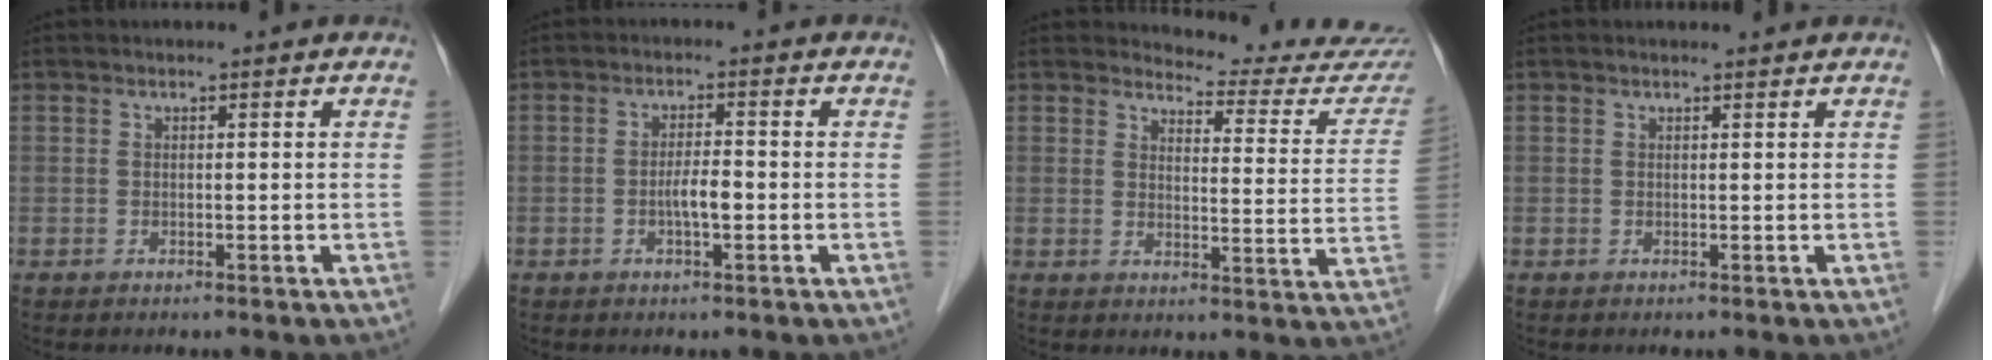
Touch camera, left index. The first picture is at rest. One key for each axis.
{"total": 2.9, "fx": -0.9, "fy": 0.6, "fz": 2.7, "tx": -0.053, "ty": 0.002, "tz": -0.017}
{"total": 14.1, "fx": 13.9, "fy": 1.7, "fz": 1.6, "tx": 0.001, "ty": -0.080, "tz": 0.139}
{"total": 1.3, "fx": 1.3, "fy": 0.0, "fz": 0.2, "tx": -0.009, "ty": 0.007, "tz": 0.017}